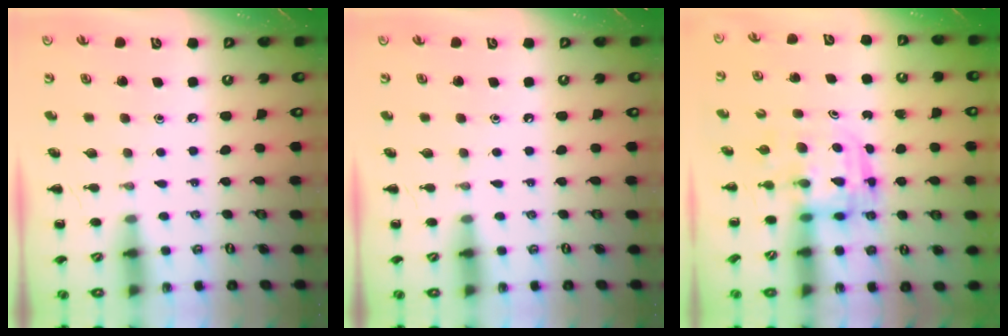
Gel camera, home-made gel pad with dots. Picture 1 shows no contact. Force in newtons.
{"total": 0.0}
{"total": 3.0, "press": 3.0, "slide": 0.3}